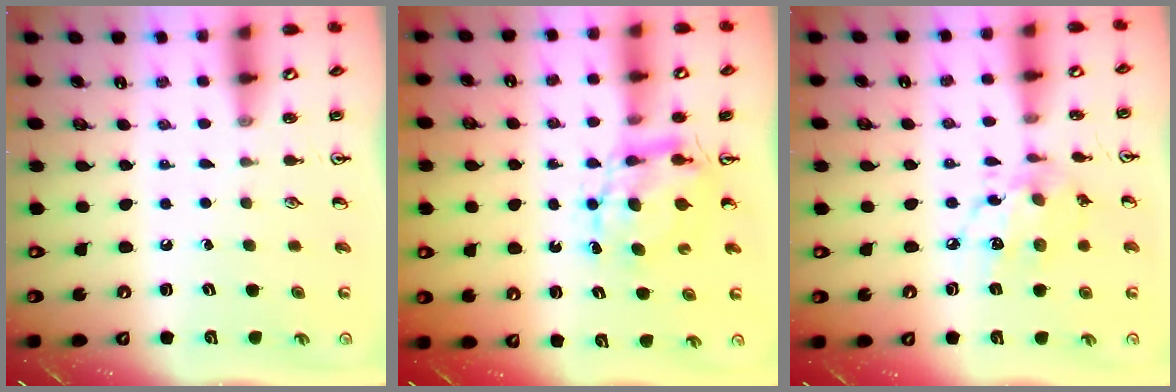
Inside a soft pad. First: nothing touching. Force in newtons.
{"total": 7.2, "press": 7.2, "slide": 0.6}
{"total": 12.1, "press": 12.0, "slide": 0.7}